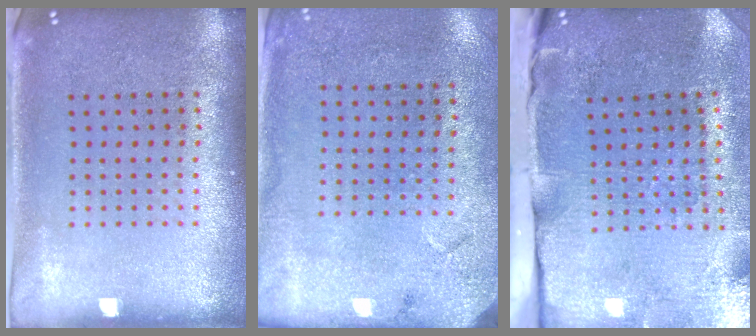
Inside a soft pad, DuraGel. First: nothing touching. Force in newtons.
{"total": 2.7, "press": 2.2, "slide": 1.6}
{"total": 4.8, "press": 3.9, "slide": 2.9}